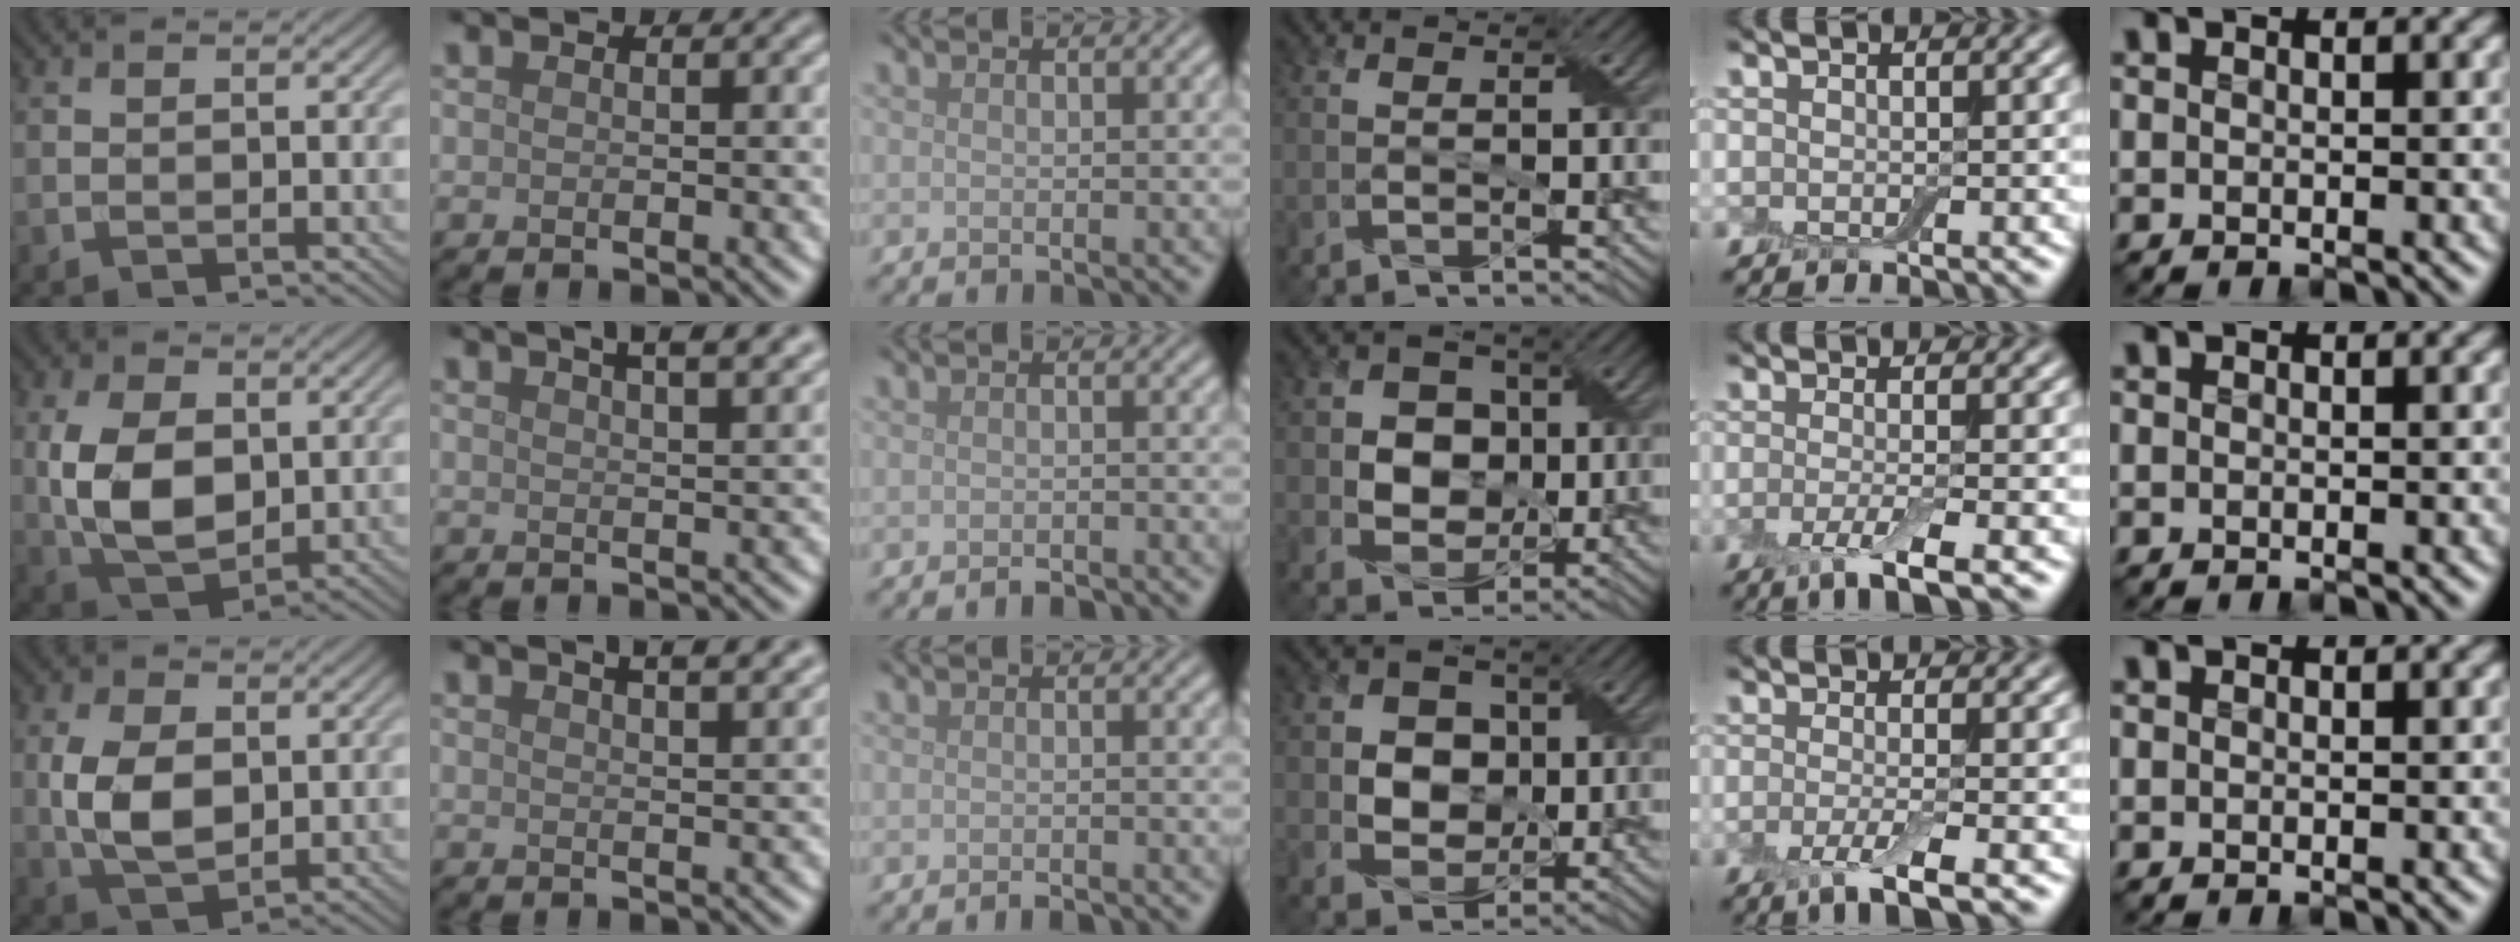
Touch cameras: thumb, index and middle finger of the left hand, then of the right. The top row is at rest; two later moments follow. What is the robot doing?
{"motion": "peel", "object": "small bumper sticker"}